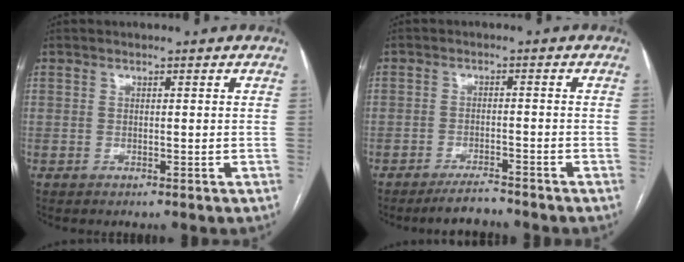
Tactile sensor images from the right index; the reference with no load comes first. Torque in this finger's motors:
{"motor_torque": [0.05, -0.08, -0.05, -0.02]}